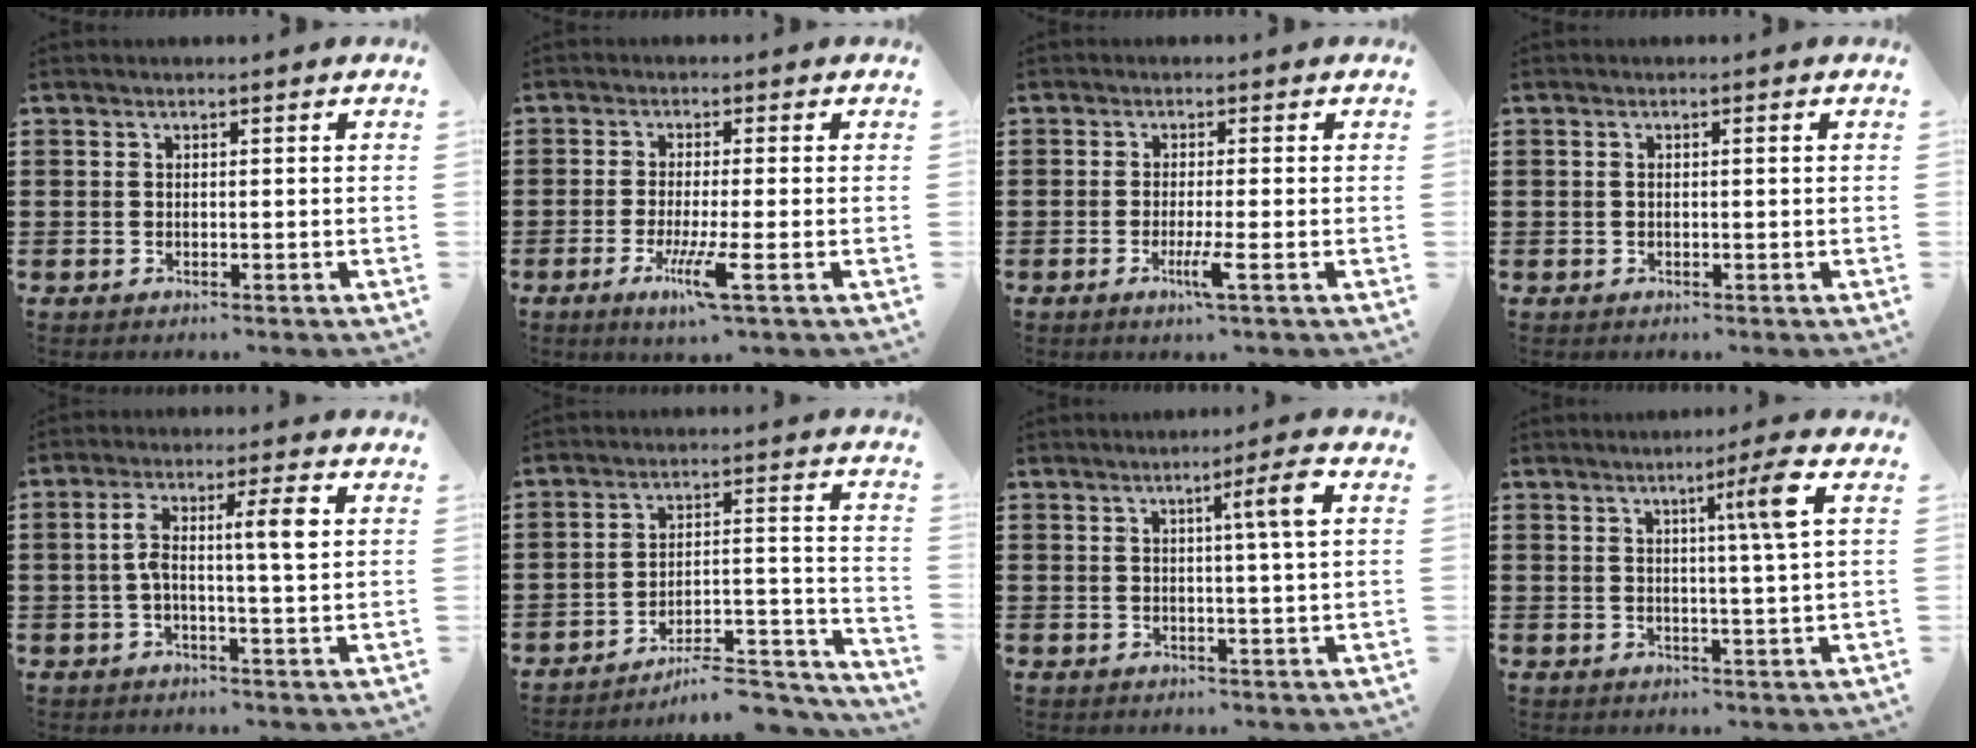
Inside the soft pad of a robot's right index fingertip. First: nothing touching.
{"total": 5.8, "force": [-2.4, 0.0, 5.3], "torque": [-0.113, -0.025, -0.045]}
{"total": 3.7, "force": [-1.5, -0.1, 3.3], "torque": [-0.070, -0.019, -0.030]}
{"total": 0.7, "force": [0.1, 0.1, 0.7], "torque": [-0.013, 0.000, 0.002]}
{"total": 7.1, "force": [0.8, 1.2, 7.0], "torque": [-0.130, 0.005, 0.008]}
{"total": 8.1, "force": [-7.4, 1.4, 3.2], "torque": [-0.038, 0.017, -0.140]}
{"total": 5.3, "force": [1.5, -0.4, 5.1], "torque": [-0.081, -0.008, 0.015]}
{"total": 6.4, "force": [2.2, -1.2, 5.9], "torque": [-0.101, -0.013, 0.025]}